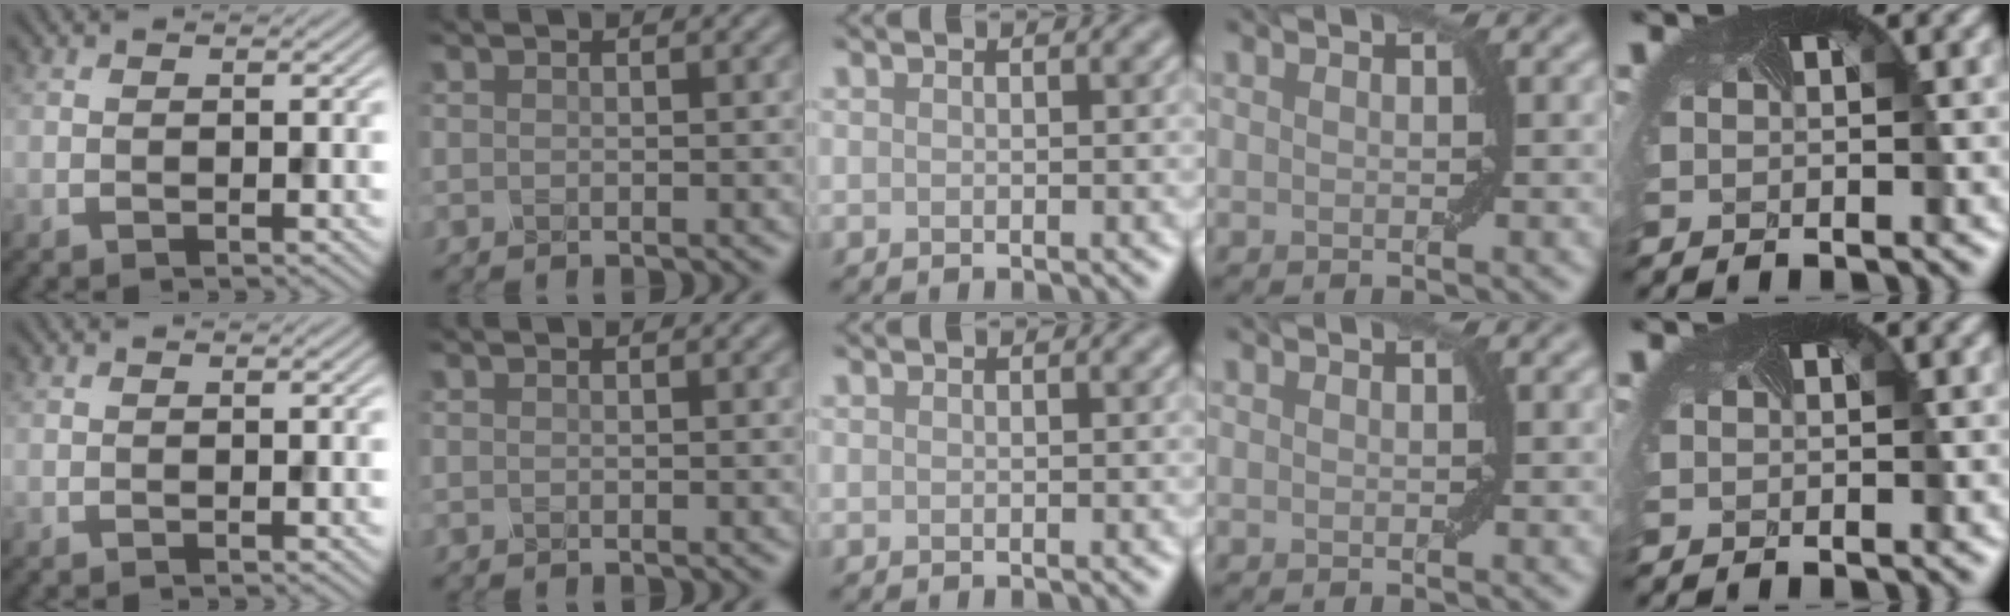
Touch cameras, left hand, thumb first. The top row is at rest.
{}